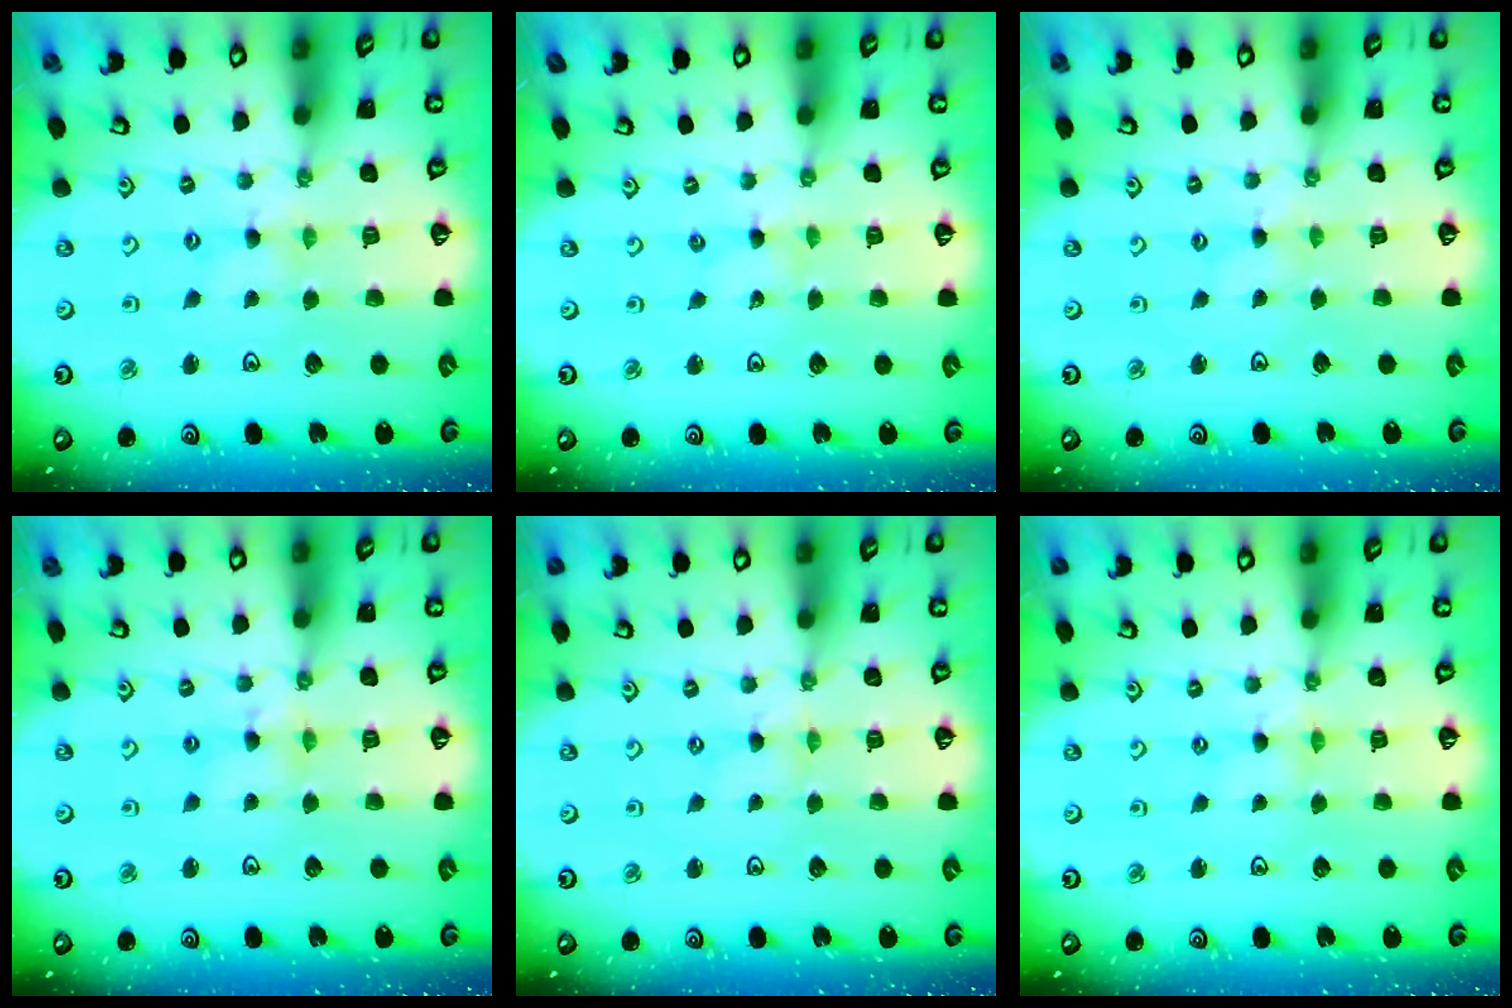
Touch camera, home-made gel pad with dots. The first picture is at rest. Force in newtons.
{"total": 0.0}
{"total": 0.8, "press": 0.7, "slide": 0.3}
{"total": 4.0, "press": 4.0, "slide": 0.4}
{"total": 0.6, "press": 0.6, "slide": 0.1}
{"total": 1.2, "press": 1.2, "slide": 0.3}